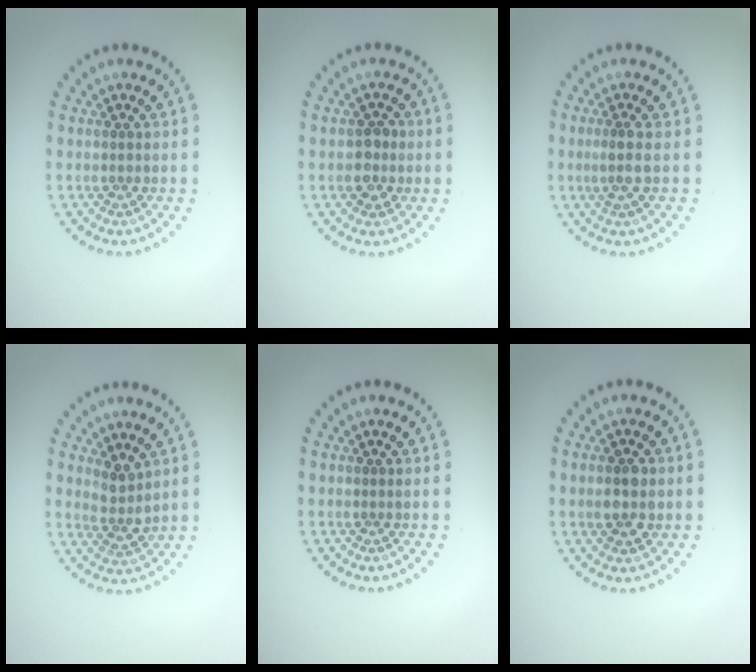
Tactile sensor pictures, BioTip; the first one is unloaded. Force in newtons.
{"total": 2.1, "press": 2.1, "slide": 0.4}
{"total": 1.6, "press": 1.1, "slide": 1.1}
{"total": 2.2, "press": 1.9, "slide": 1.2}
{"total": 0.0}
{"total": 2.9, "press": 2.9, "slide": 0.1}